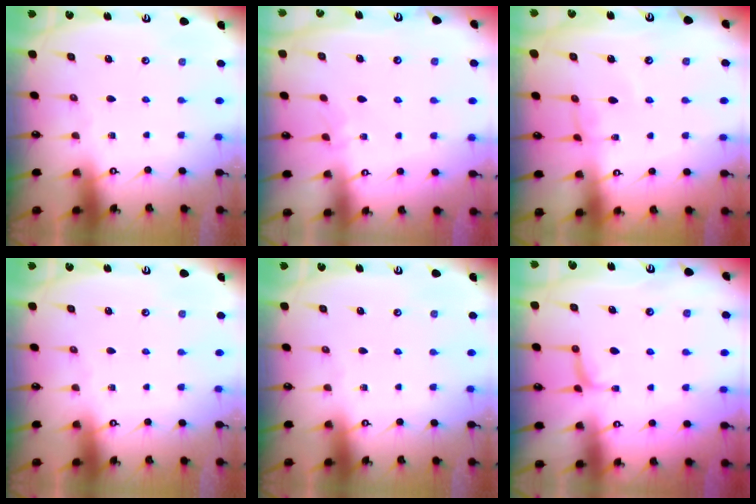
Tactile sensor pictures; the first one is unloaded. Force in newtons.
{"total": 3.3, "press": 3.3, "slide": 0.2}
{"total": 2.9, "press": 2.9, "slide": 0.1}
{"total": 0.0}
{"total": 0.0}
{"total": 2.9, "press": 2.7, "slide": 0.9}